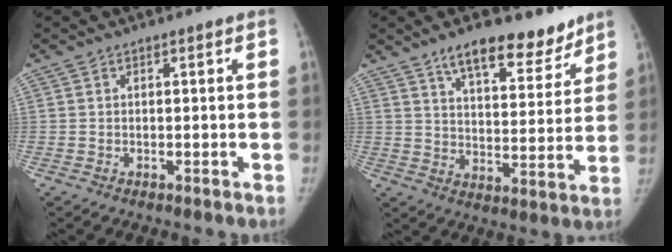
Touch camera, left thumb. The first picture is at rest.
{"total": 14.0, "force": [10.3, 5.7, 7.7], "torque": [-0.069, -0.062, 0.161]}